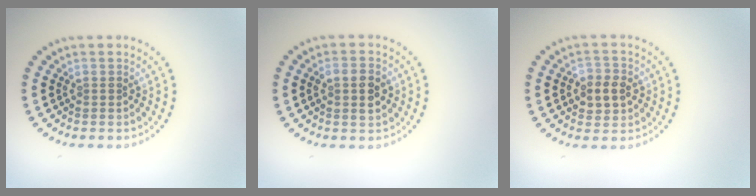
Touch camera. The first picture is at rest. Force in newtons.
{"total": 2.5, "press": 2.5, "slide": 0.3}
{"total": 2.9, "press": 2.8, "slide": 0.3}